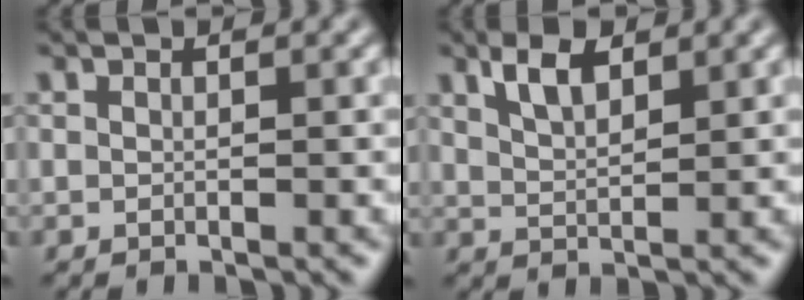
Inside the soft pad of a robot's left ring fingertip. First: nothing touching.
{"total": 3.1, "force": [2.0, 1.2, 2.0], "torque": [-0.040, 0.001, 0.040]}